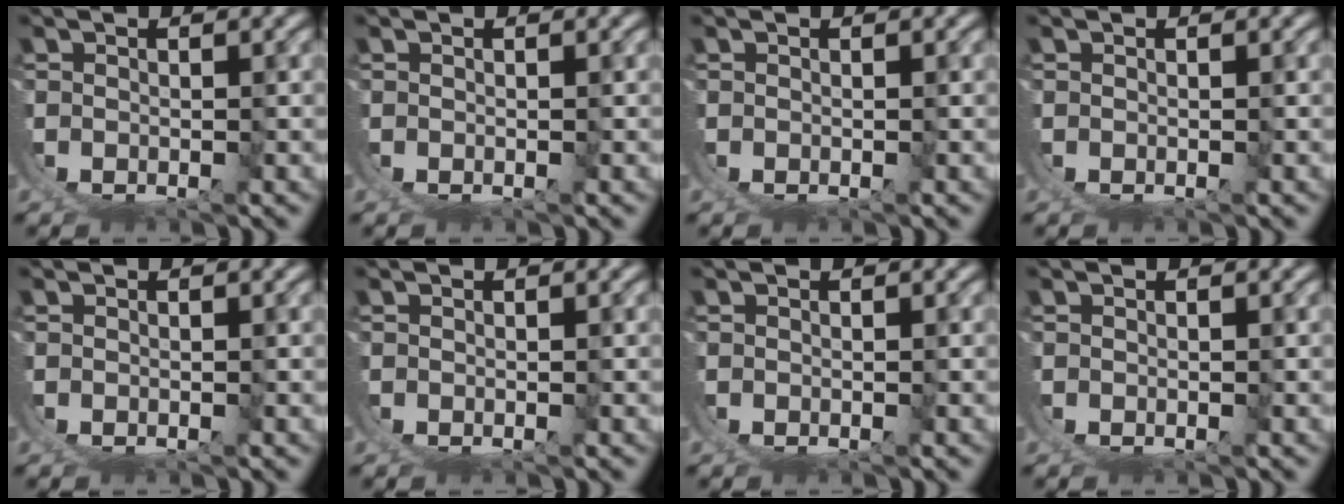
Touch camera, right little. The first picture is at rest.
{"total": 0.0}
{"total": 0.0}
{"total": 0.0}
{"total": 0.0}
{"total": 0.0}
{"total": 0.0}
{"total": 0.0}